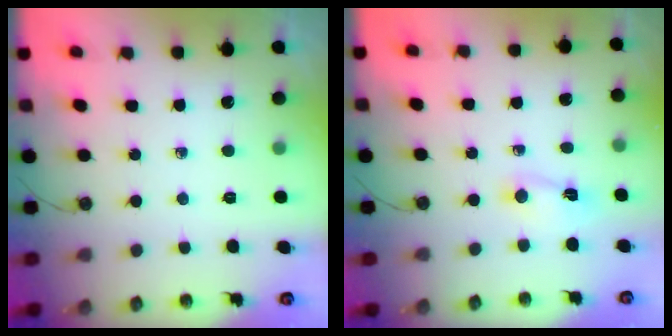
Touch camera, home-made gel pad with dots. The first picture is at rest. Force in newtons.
{"total": 1.8, "press": 1.8, "slide": 0.3}